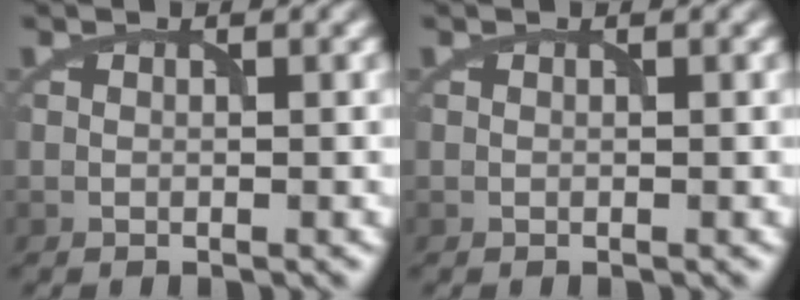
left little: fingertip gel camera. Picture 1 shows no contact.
{"total": 0.0}